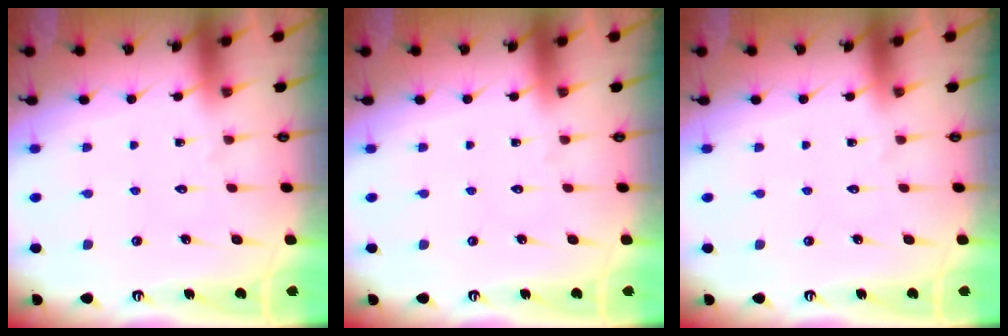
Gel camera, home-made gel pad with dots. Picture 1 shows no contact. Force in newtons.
{"total": 0.0}
{"total": 0.0}